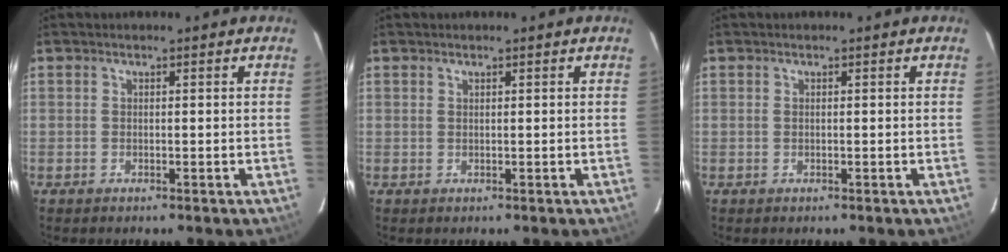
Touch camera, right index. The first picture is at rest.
{"total": 0.0}
{"total": 0.0}